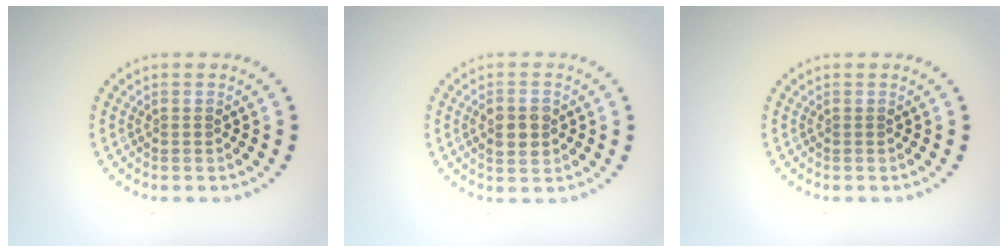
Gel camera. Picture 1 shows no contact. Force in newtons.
{"total": 2.8, "press": 2.8, "slide": 0.2}
{"total": 0.0}